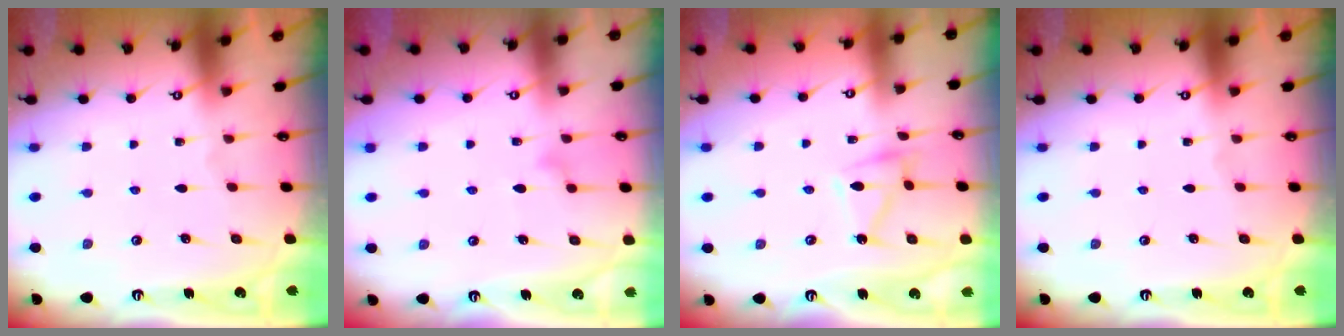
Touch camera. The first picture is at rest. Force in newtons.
{"total": 8.4, "press": 8.4, "slide": 0.5}
{"total": 7.3, "press": 7.2, "slide": 0.4}
{"total": 0.0}